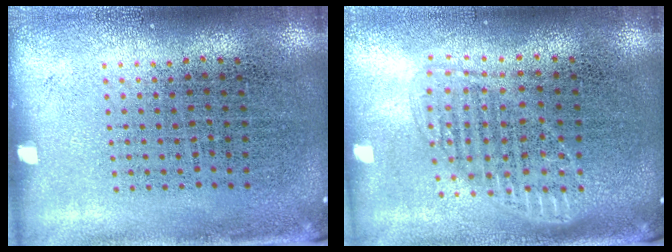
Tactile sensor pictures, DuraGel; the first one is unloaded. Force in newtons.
{"total": 1.6, "press": 1.3, "slide": 0.8}